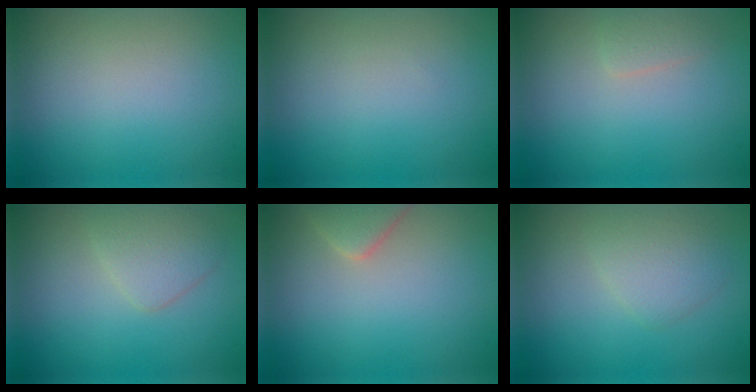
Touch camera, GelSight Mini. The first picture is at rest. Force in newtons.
{"total": 0.0}
{"total": 1.0, "press": 1.0, "slide": 0.1}
{"total": 2.2, "press": 2.2, "slide": 0.2}
{"total": 2.3, "press": 2.3, "slide": 0.2}
{"total": 2.2, "press": 2.2, "slide": 0.1}